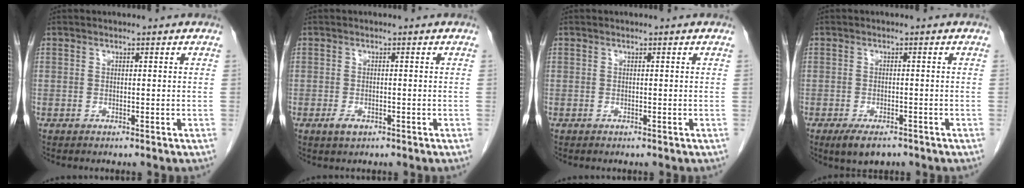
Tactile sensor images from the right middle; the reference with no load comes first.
{"total": 1.8, "force": [-1.0, 0.8, 1.2], "torque": [-0.026, -0.001, -0.014]}
{"total": 0.0}
{"total": 4.4, "force": [-3.1, 1.6, 2.6], "torque": [-0.049, -0.007, -0.046]}